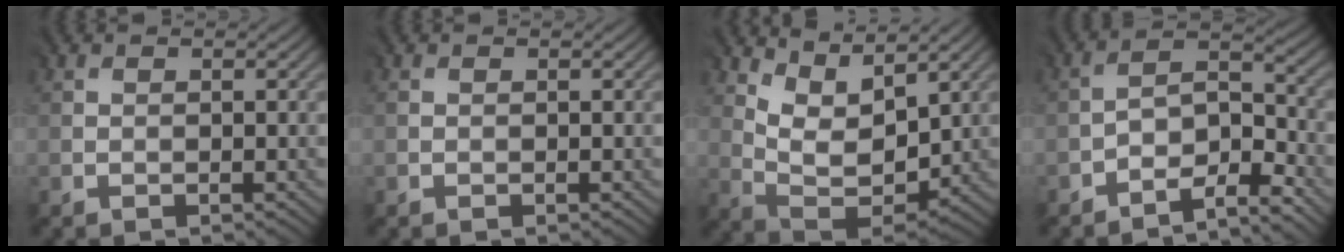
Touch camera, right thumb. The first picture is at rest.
{"total": 0.0}
{"total": 8.3, "force": [5.3, 3.6, 5.3], "torque": [-0.126, -0.002, 0.107]}
{"total": 7.8, "force": [-6.1, 2.4, 4.2], "torque": [-0.060, -0.001, -0.110]}